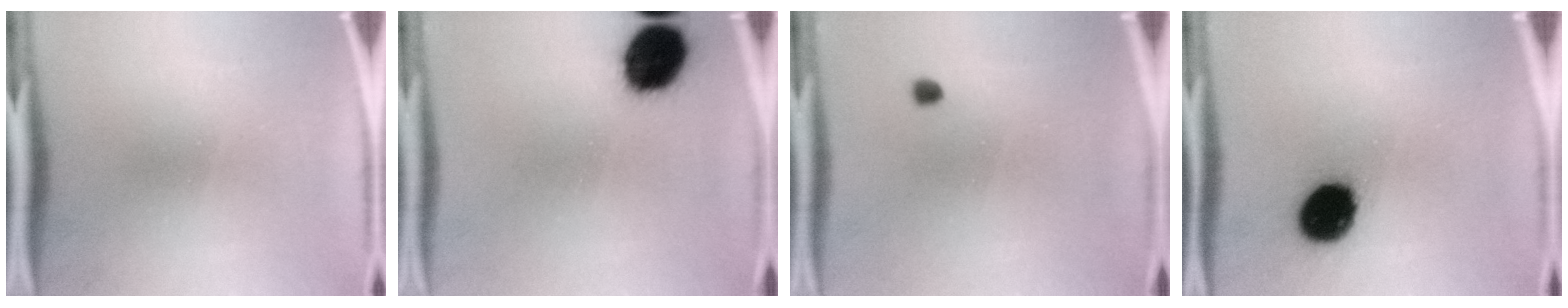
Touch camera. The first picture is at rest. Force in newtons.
{"total": 14.5}
{"total": 1.0}
{"total": 14.4}